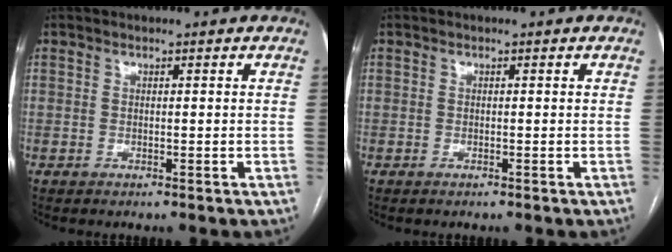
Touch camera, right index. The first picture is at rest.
{"total": 0.0}